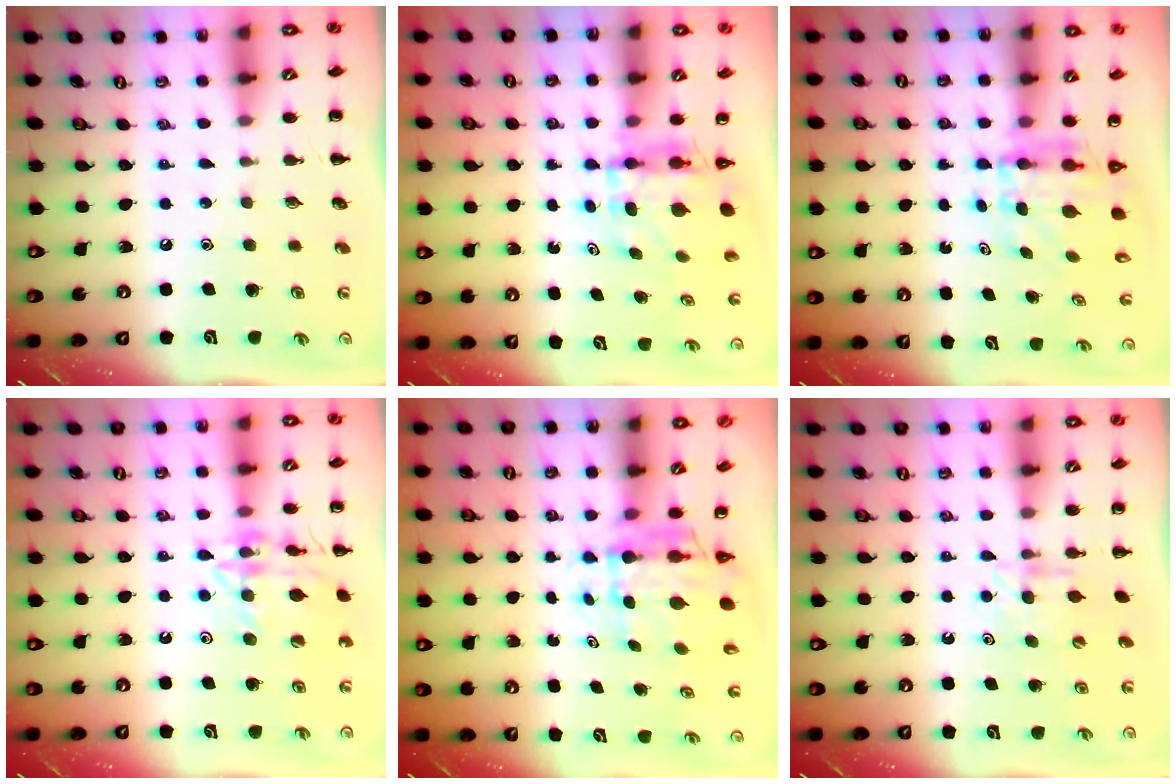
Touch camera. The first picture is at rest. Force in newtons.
{"total": 5.1, "press": 5.1, "slide": 0.5}
{"total": 5.4, "press": 5.3, "slide": 1.0}
{"total": 15.9, "press": 15.8, "slide": 1.5}
{"total": 6.2, "press": 5.9, "slide": 1.9}
{"total": 4.9, "press": 4.7, "slide": 1.2}